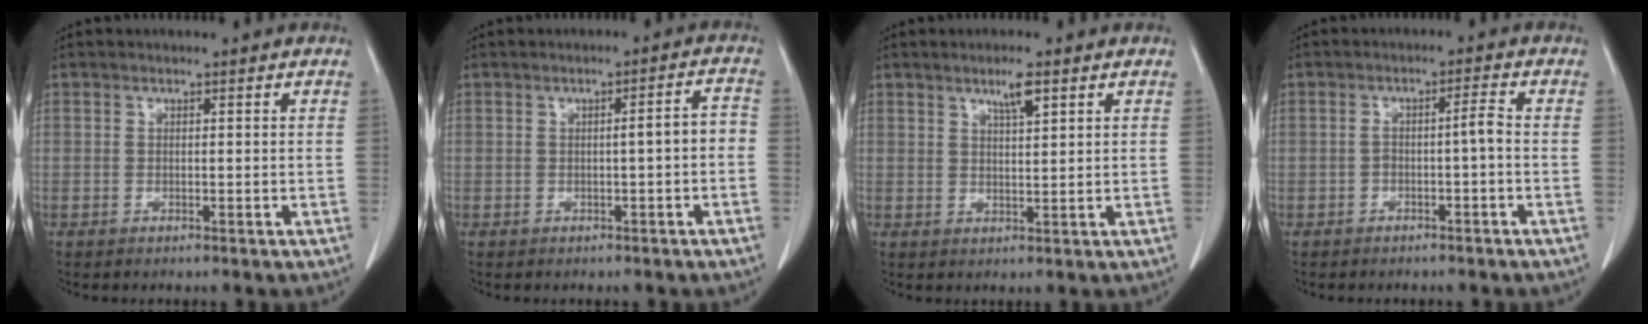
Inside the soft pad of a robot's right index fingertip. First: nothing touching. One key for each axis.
{"total": 3.1, "fx": -0.6, "fy": 0.3, "fz": 3.0, "tx": -0.038, "ty": 0.009, "tz": -0.007}
{"total": 3.3, "fx": 2.0, "fy": 0.3, "fz": 2.6, "tx": -0.050, "ty": -0.001, "tz": 0.037}
{"total": 2.4, "fx": -0.8, "fy": 0.0, "fz": 2.3, "tx": -0.038, "ty": 0.009, "tz": -0.015}